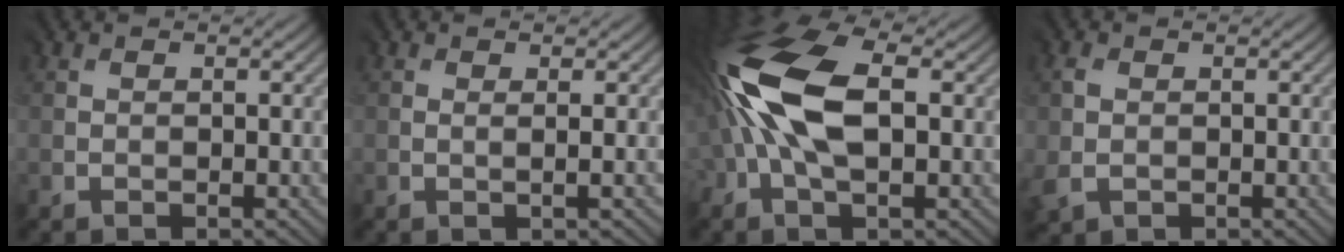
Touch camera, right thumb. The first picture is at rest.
{"total": 0.6, "force": [0.0, 0.0, 0.6], "torque": [-0.012, 0.002, -0.003]}
{"total": 15.1, "force": [0.8, 7.7, 12.9], "torque": [-0.288, 0.028, 0.001]}
{"total": 2.6, "force": [0.1, 2.2, 1.4], "torque": [-0.052, -0.001, 0.001]}